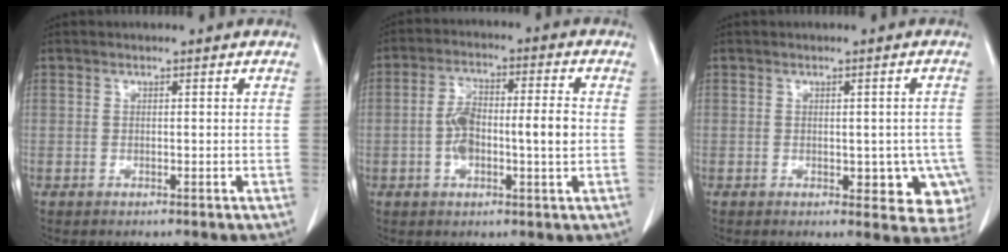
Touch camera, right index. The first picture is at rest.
{"total": 9.1, "force": [-0.7, 2.5, 8.7], "torque": [-0.167, 0.019, -0.014]}
{"total": 7.6, "force": [-1.8, 4.2, 6.0], "torque": [-0.042, 0.009, -0.016]}